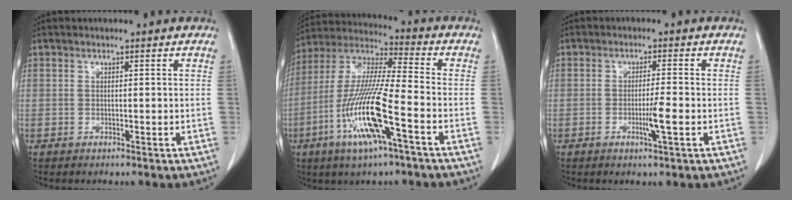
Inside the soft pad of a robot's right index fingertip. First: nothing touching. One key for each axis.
{"total": 15.7, "fx": -5.8, "fy": 0.9, "fz": 14.5, "tx": -0.299, "ty": -0.013, "tz": -0.115}
{"total": 3.6, "fx": -1.1, "fy": -0.2, "fz": 3.5, "tx": -0.061, "ty": -0.006, "tz": -0.019}